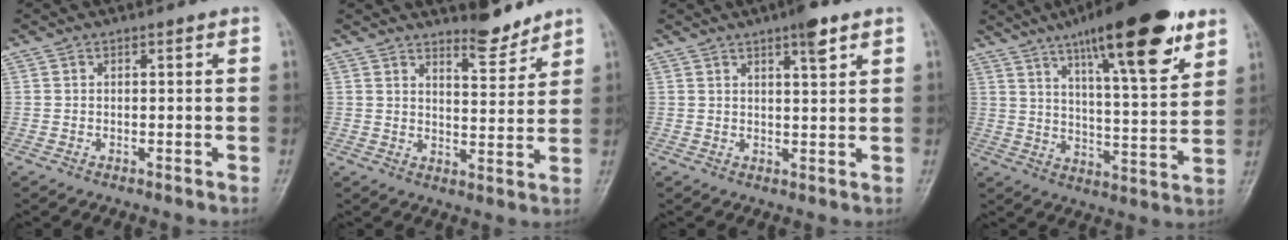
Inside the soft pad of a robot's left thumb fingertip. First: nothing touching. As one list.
[{"total": 5.6, "force": [5.0, 1.4, 2.0], "torque": [-0.017, -0.049, 0.084]}, {"total": 4.6, "force": [2.9, 0.9, 3.5], "torque": [-0.049, -0.012, 0.042]}, {"total": 21.1, "force": [12.8, 4.9, 16.0], "torque": [-0.221, -0.046, 0.199]}]